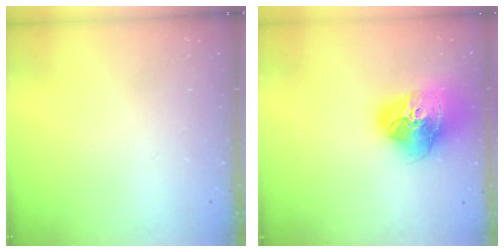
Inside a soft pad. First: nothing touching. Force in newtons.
{"total": 21.4, "press": 21.3, "slide": 2.3}